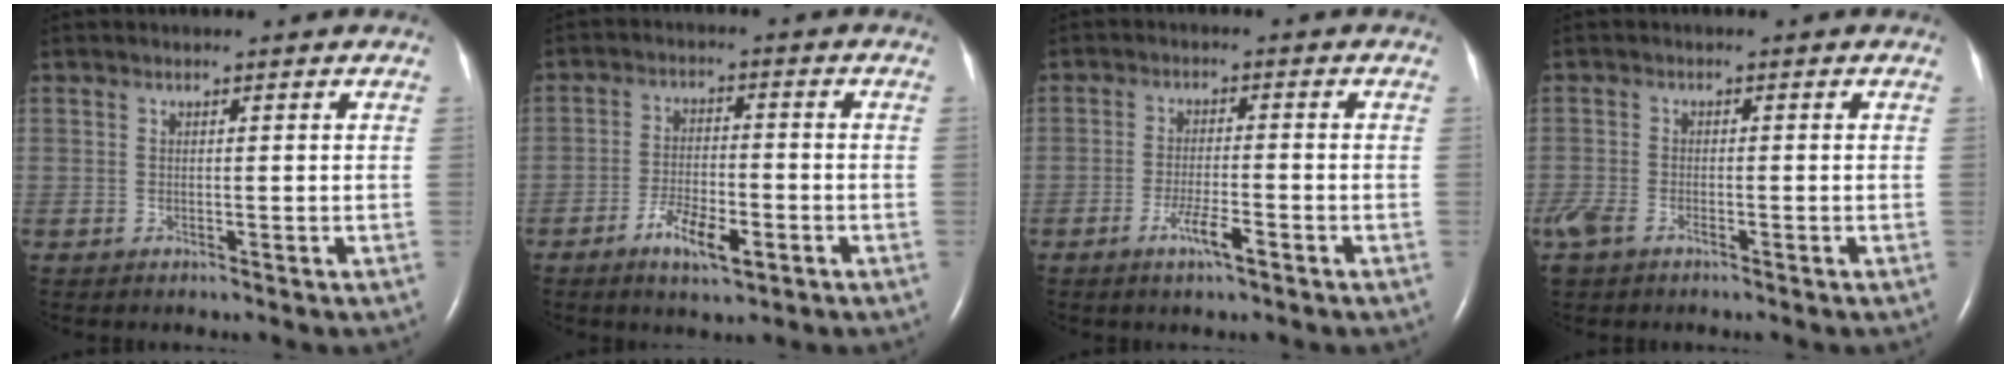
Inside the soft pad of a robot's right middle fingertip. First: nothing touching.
{"total": 6.3, "force": [-3.3, 1.9, 5.0], "torque": [-0.096, -0.003, -0.053]}
{"total": 4.1, "force": [-2.3, 0.4, 3.4], "torque": [-0.067, -0.003, -0.042]}
{"total": 5.3, "force": [-3.3, 2.6, 3.2], "torque": [-0.080, -0.010, -0.065]}